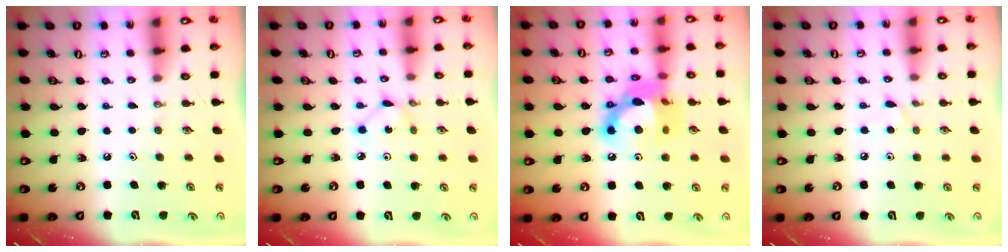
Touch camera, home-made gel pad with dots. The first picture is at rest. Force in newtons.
{"total": 1.3, "press": 1.3, "slide": 0.1}
{"total": 15.1, "press": 15.1, "slide": 1.2}
{"total": 4.6, "press": 4.6, "slide": 0.6}